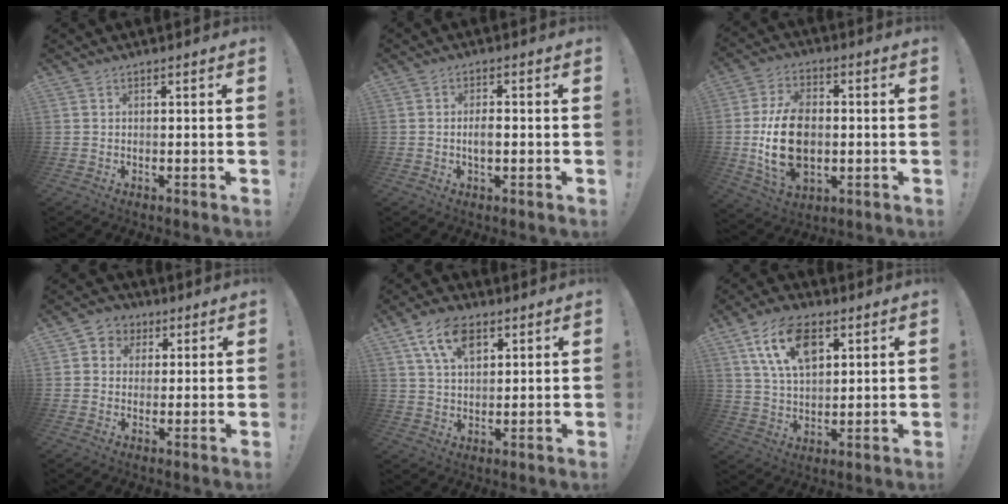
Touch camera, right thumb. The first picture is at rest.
{"total": 3.3, "force": [-0.7, 1.4, 2.9], "torque": [-0.038, 0.001, -0.016]}
{"total": 17.9, "force": [-1.6, 12.0, 13.2], "torque": [-0.244, 0.003, -0.023]}
{"total": 5.4, "force": [0.9, 5.2, 1.2], "torque": [-0.014, 0.001, 0.018]}
{"total": 11.3, "force": [5.7, 6.5, 7.3], "torque": [-0.129, -0.003, 0.107]}
{"total": 15.1, "force": [6.8, 8.7, 10.3], "torque": [-0.176, -0.006, 0.126]}